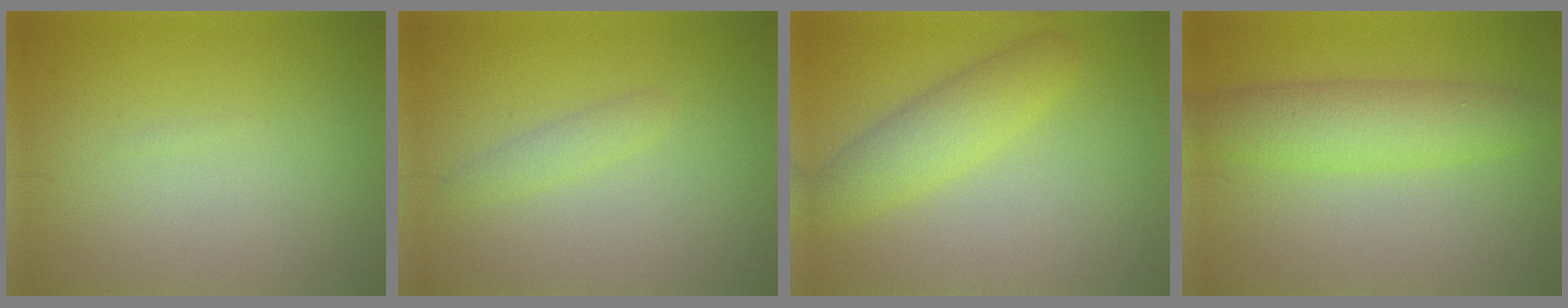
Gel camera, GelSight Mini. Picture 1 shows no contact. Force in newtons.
{"total": 1.3, "press": 1.3, "slide": 0.0}
{"total": 3.7, "press": 3.6, "slide": 0.2}
{"total": 4.5, "press": 4.5, "slide": 0.1}